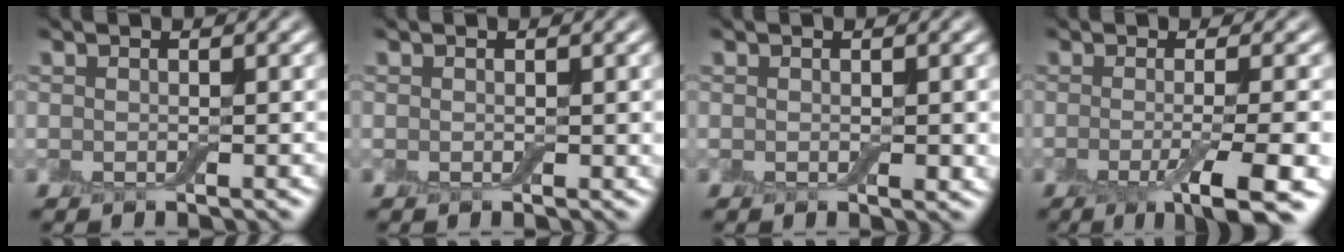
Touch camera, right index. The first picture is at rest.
{"total": 0.5, "force": [0.2, 0.4, 0.3], "torque": [-0.002, 0.001, 0.001]}
{"total": 0.9, "force": [-0.1, 0.5, 0.7], "torque": [-0.008, -0.002, 0.000]}
{"total": 7.3, "force": [-3.0, 1.5, 6.5], "torque": [-0.085, -0.012, -0.048]}